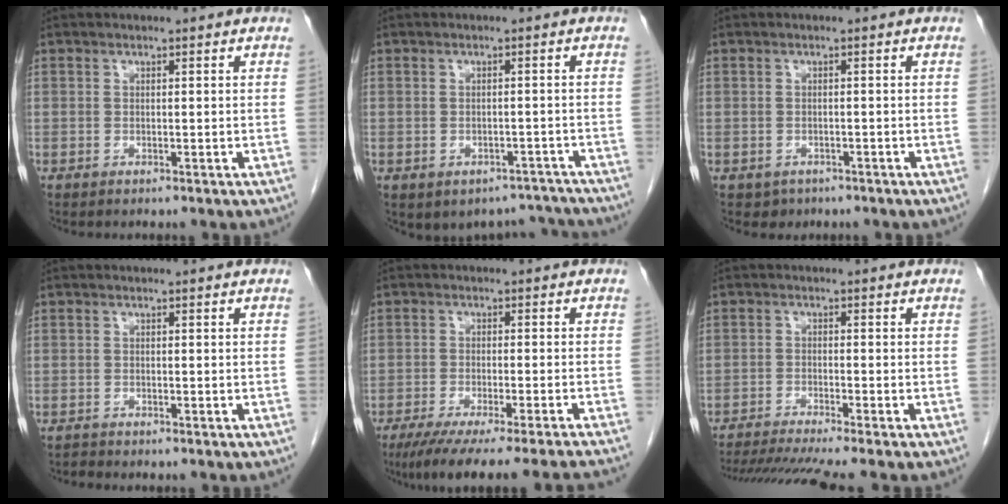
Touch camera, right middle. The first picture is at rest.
{"total": 7.8, "force": [-6.5, 4.3, 0.7], "torque": [0.005, 0.027, -0.069]}
{"total": 2.1, "force": [-1.2, 1.7, 0.2], "torque": [-0.008, 0.006, -0.010]}
{"total": 0.6, "force": [-0.6, 0.0, -0.2], "torque": [-0.004, -0.005, -0.013]}
{"total": 16.5, "force": [-14.5, -1.3, 7.9], "torque": [-0.085, -0.053, -0.207]}
{"total": 10.3, "force": [-8.9, -1.5, 4.9], "torque": [-0.066, -0.022, -0.143]}